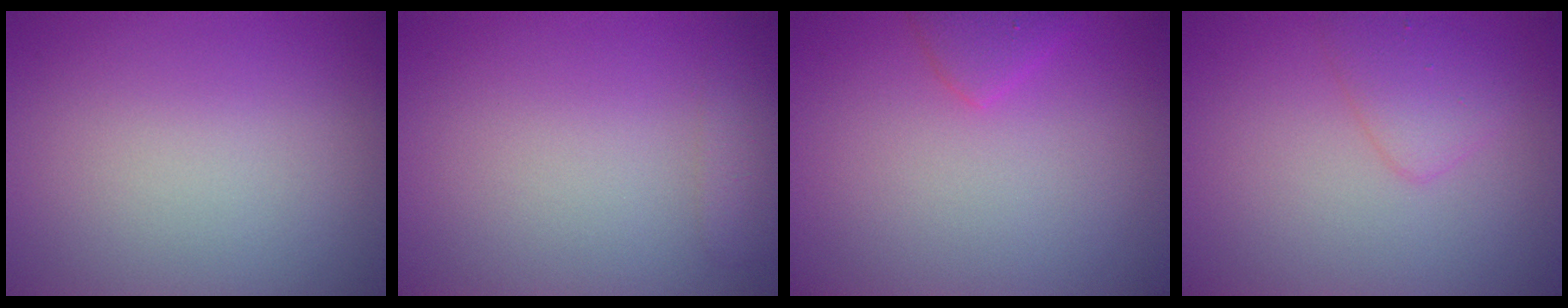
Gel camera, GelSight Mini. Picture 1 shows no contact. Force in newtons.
{"total": 1.5, "press": 1.5, "slide": 0.1}
{"total": 1.6, "press": 1.6, "slide": 0.2}
{"total": 2.3, "press": 2.2, "slide": 0.1}